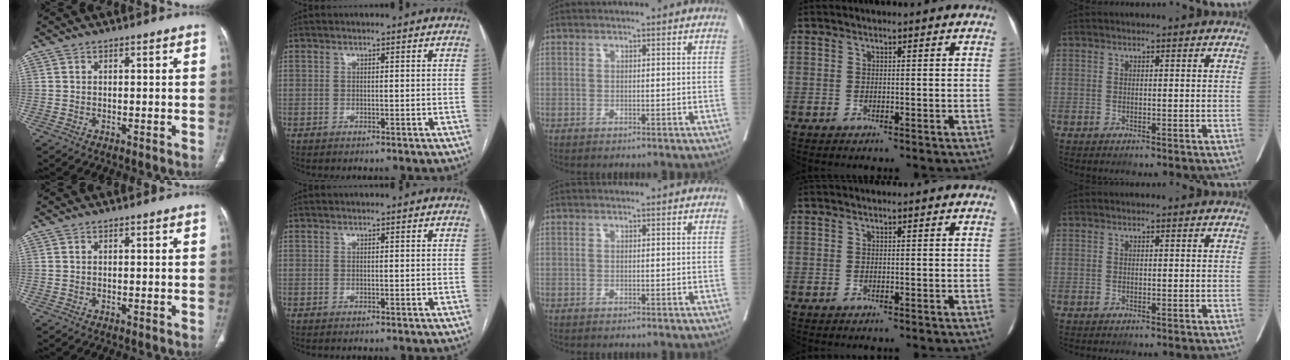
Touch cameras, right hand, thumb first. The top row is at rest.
{}